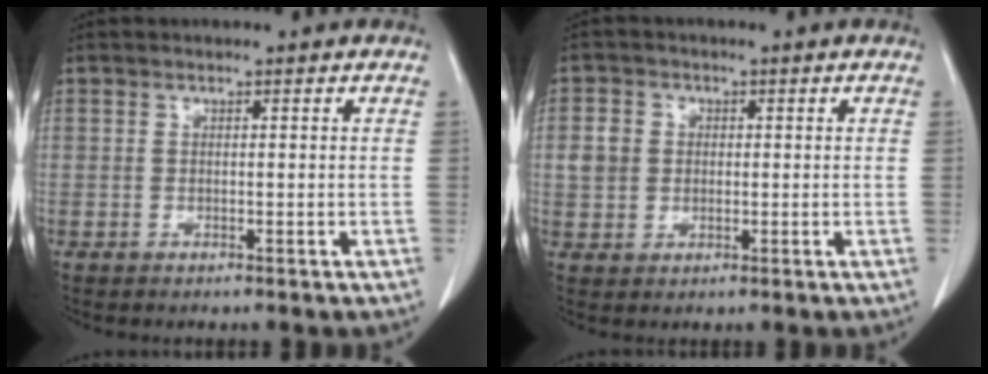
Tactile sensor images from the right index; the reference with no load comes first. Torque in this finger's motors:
{"motor_torque": [0.00, 0.14, 0.03, 0.04]}